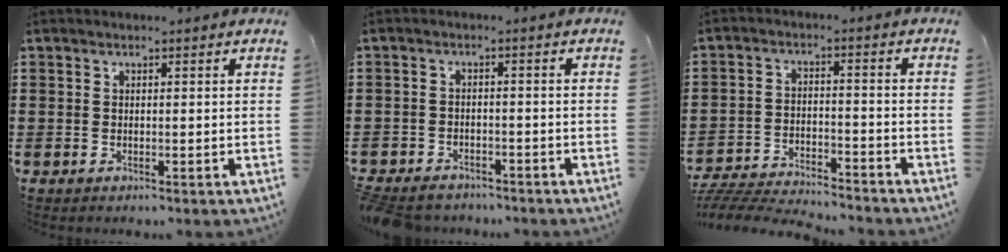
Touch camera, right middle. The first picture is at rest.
{"total": 2.9, "force": [-2.8, 0.7, 0.1], "torque": [-0.016, 0.001, -0.064]}
{"total": 5.8, "force": [-5.7, 0.4, 1.0], "torque": [-0.026, 0.002, -0.117]}